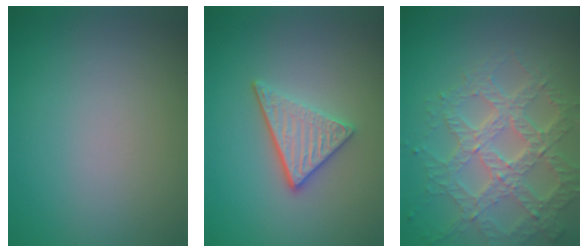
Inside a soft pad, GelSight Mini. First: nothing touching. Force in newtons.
{"total": 3.6, "press": 3.0, "slide": 1.9}
{"total": 7.2, "press": 5.1, "slide": 5.1}